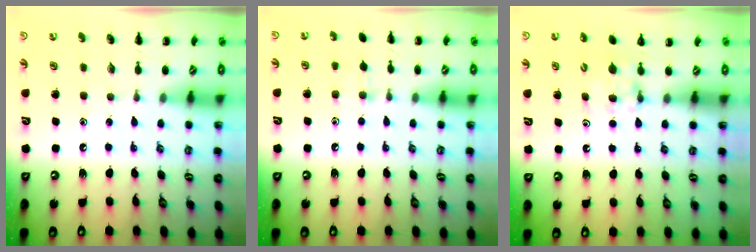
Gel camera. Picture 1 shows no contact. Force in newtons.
{"total": 5.9, "press": 5.5, "slide": 2.0}
{"total": 5.1, "press": 4.8, "slide": 1.6}